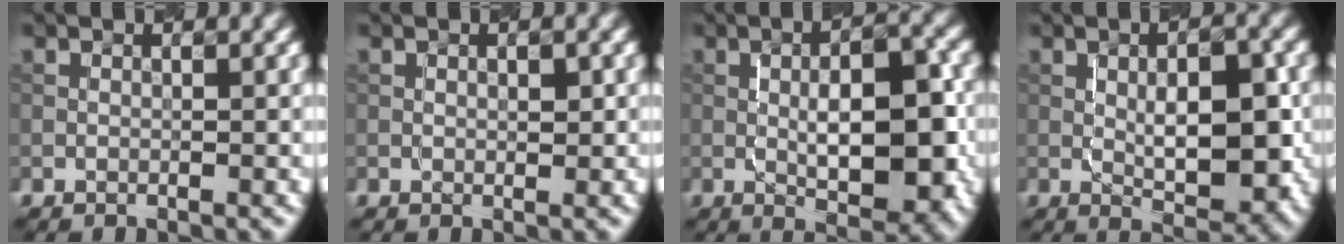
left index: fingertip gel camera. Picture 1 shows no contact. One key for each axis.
{"total": 1.0, "fx": 0.2, "fy": 0.4, "fz": 0.9, "tx": -0.012, "ty": 0.000, "tz": 0.004}
{"total": 8.3, "fx": -0.5, "fy": 3.0, "fz": 7.7, "tx": -0.106, "ty": 0.005, "tz": -0.006}
{"total": 6.5, "fx": 0.0, "fy": 2.4, "fz": 6.0, "tx": -0.081, "ty": 0.000, "tz": 0.005}